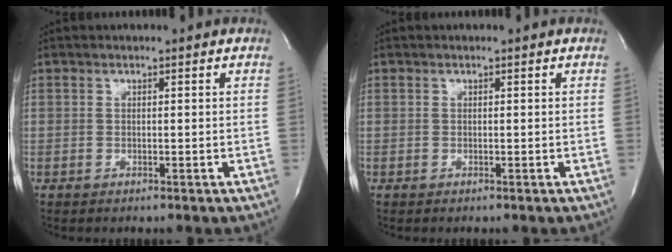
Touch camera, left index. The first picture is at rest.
{"total": 0.0}